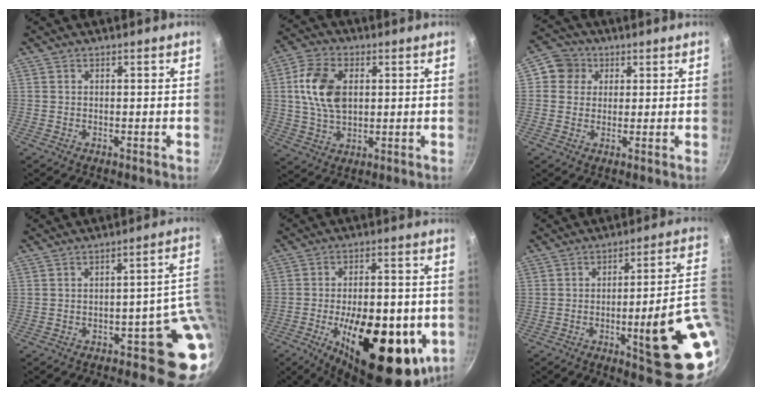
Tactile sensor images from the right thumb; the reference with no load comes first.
{"total": 11.6, "force": [1.9, 7.4, 8.6], "torque": [-0.151, 0.007, 0.032]}
{"total": 5.8, "force": [1.7, 5.4, 1.5], "torque": [0.015, 0.006, 0.015]}
{"total": 9.6, "force": [-1.1, 4.2, 8.5], "torque": [-0.042, 0.022, -0.012]}
{"total": 26.8, "force": [-7.3, 12.2, 22.7], "torque": [-0.312, 0.004, -0.095]}
{"total": 18.8, "force": [-3.6, 3.5, 18.1], "torque": [-0.213, 0.016, -0.040]}